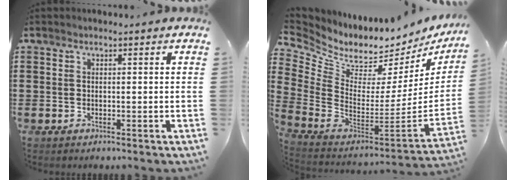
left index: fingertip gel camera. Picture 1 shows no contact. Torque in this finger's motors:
{"motor_torque": [-1.10, 1.04, -0.05, -0.01]}